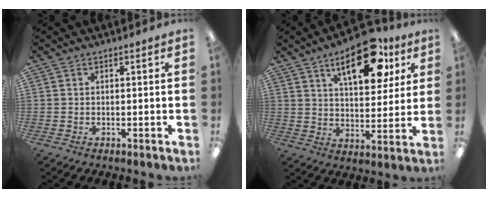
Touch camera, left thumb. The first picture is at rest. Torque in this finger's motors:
{"motor_torque": [0.31, 0.44, 0.50, -0.69, 0.12]}